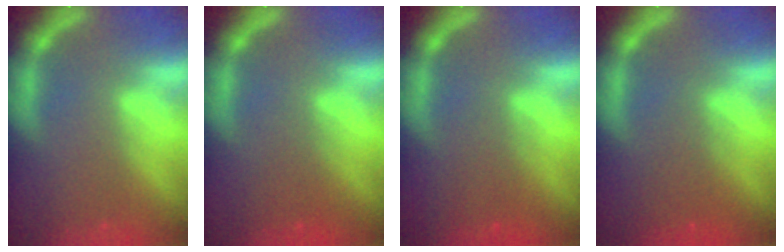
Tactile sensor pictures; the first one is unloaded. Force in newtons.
{"total": 2.0}
{"total": 2.5}
{"total": 2.5}